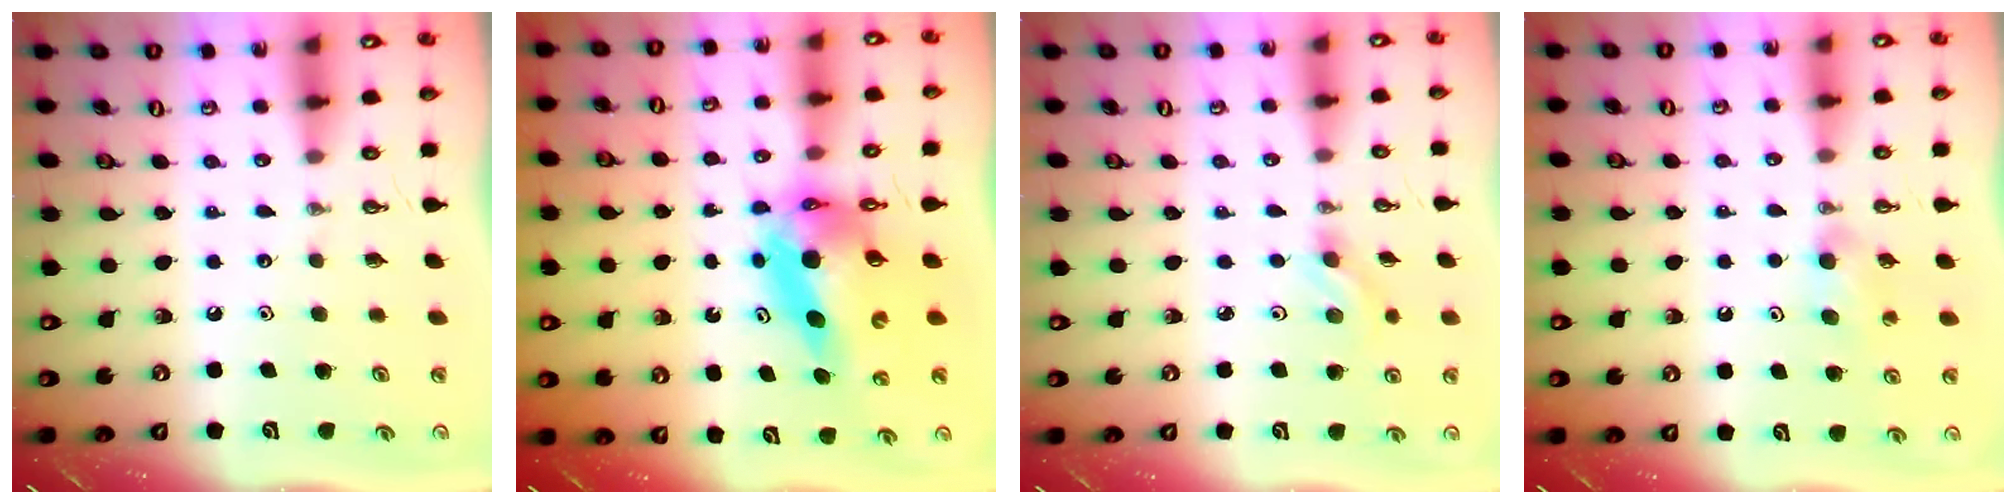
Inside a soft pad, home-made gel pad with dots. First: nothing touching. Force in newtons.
{"total": 11.9, "press": 11.8, "slide": 1.2}
{"total": 3.9, "press": 3.6, "slide": 1.5}
{"total": 4.2, "press": 3.9, "slide": 1.5}